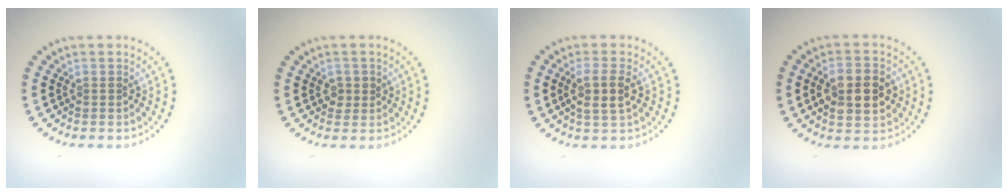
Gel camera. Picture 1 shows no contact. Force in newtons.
{"total": 1.4, "press": 1.3, "slide": 0.4}
{"total": 2.7, "press": 2.5, "slide": 1.1}
{"total": 4.8, "press": 4.8, "slide": 0.2}